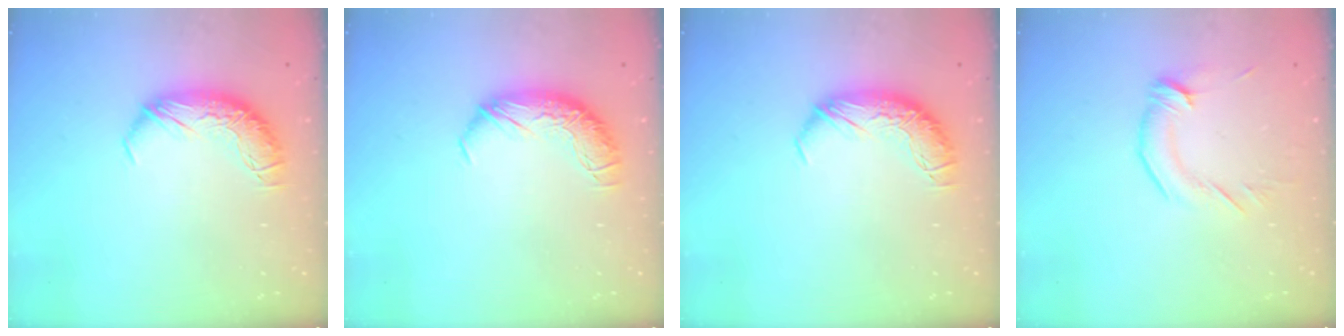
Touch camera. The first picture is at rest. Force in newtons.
{"total": 0.0}
{"total": 0.0}
{"total": 2.1, "press": 2.1, "slide": 0.5}